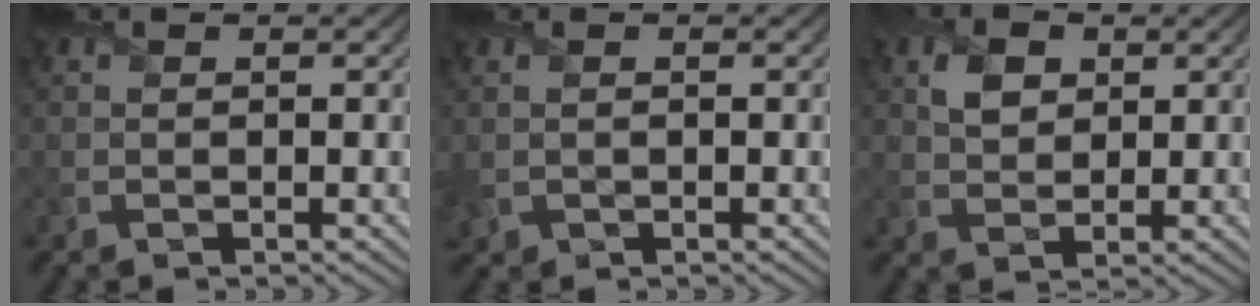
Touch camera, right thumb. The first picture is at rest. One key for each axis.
{"total": 1.4, "fx": -0.1, "fy": 1.0, "fz": 0.9, "tx": -0.029, "ty": -0.003, "tz": 0.002}
{"total": 3.7, "fx": 1.5, "fy": 2.7, "fz": 2.1, "tx": -0.049, "ty": 0.003, "tz": 0.026}